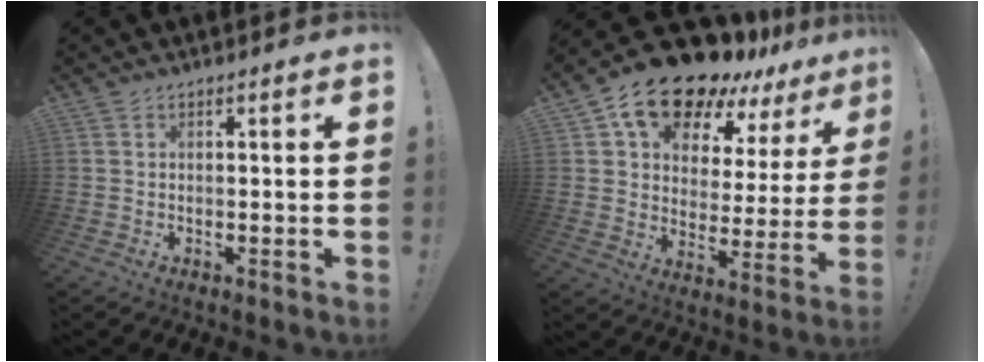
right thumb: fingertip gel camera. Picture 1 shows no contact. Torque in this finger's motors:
{"motor_torque": [2.16, 2.57, 0.30, 0.29, 0.29]}